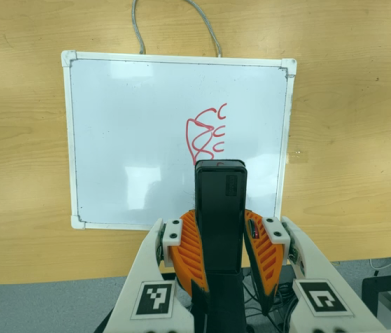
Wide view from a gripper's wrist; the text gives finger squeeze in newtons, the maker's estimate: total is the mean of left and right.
{"total": 9.2, "left": 6.9, "right": 11.4}